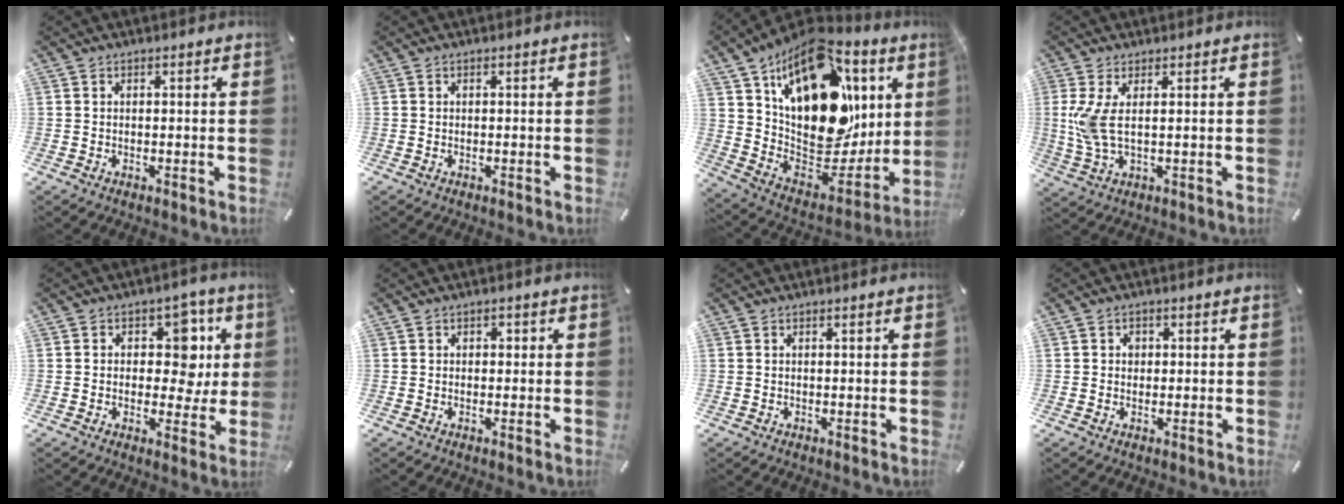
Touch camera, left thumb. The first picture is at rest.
{"total": 0.0}
{"total": 24.6, "force": [8.5, 15.8, 16.8], "torque": [-0.266, -0.074, 0.161]}
{"total": 7.4, "force": [1.4, 2.5, 6.8], "torque": [-0.153, -0.010, 0.023]}
{"total": 11.4, "force": [2.3, 8.3, 7.4], "torque": [-0.083, -0.013, 0.038]}
{"total": 1.3, "force": [0.1, 1.2, 0.6], "torque": [-0.005, 0.005, -0.003]}
{"total": 0.0}
{"total": 1.7, "force": [0.1, 1.6, 0.6], "torque": [0.002, 0.000, -0.004]}